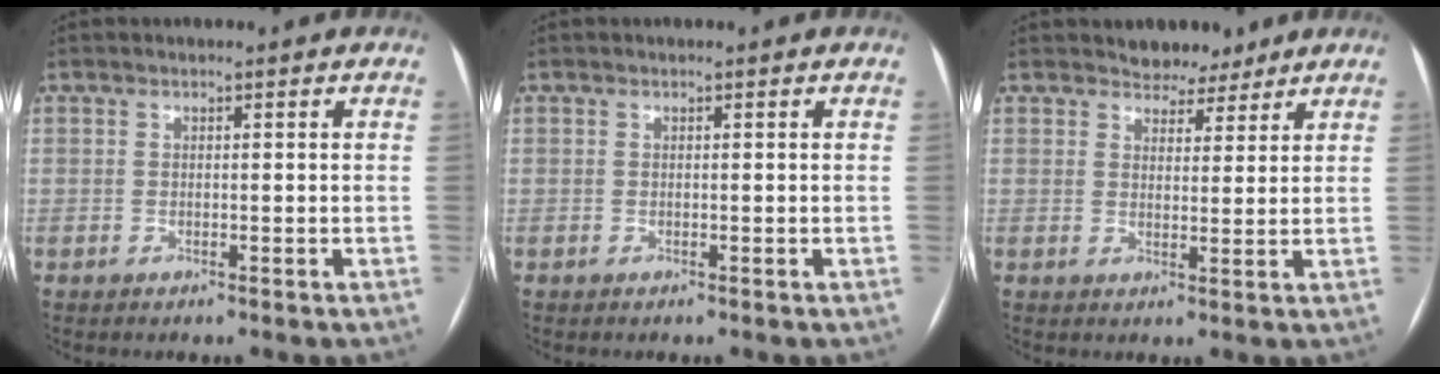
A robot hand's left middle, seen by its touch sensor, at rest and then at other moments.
{"total": 0.0}
{"total": 4.3, "force": [3.7, 2.2, 0.7], "torque": [-0.006, 0.000, 0.054]}